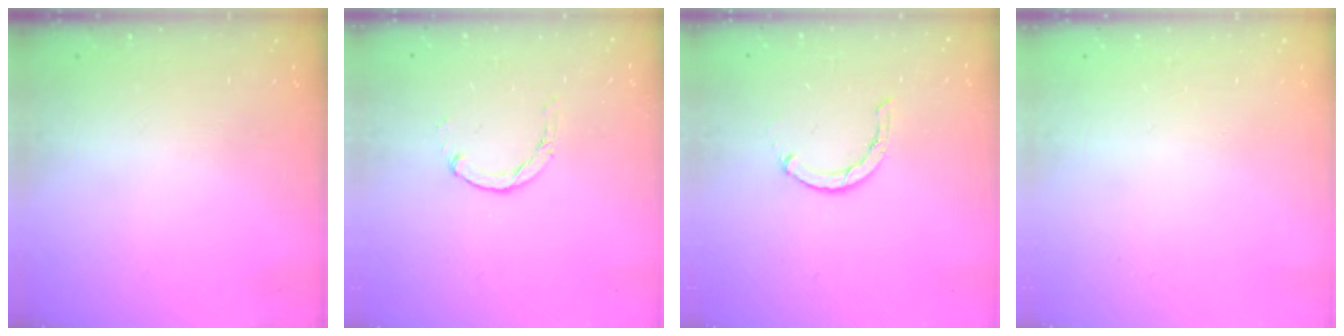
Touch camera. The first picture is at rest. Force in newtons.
{"total": 0.7, "press": 0.7, "slide": 0.2}
{"total": 1.2, "press": 1.2, "slide": 0.2}
{"total": 0.0}